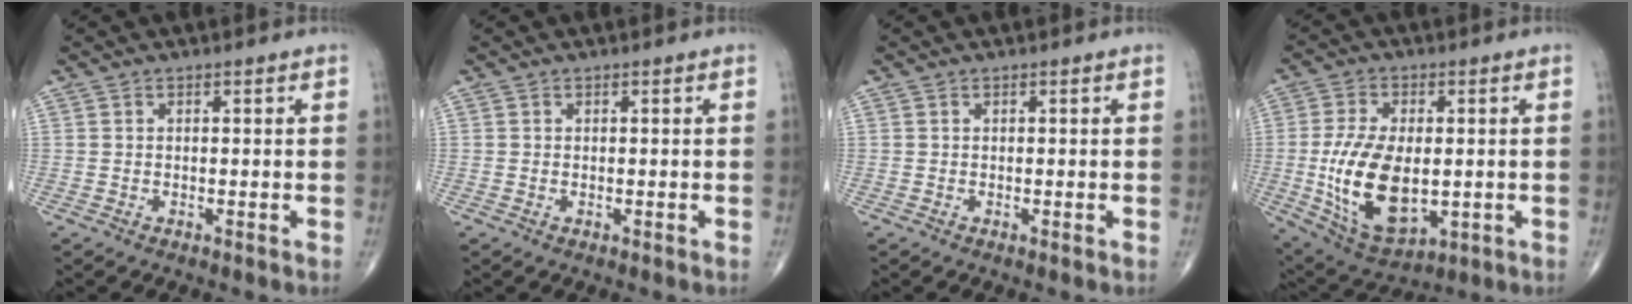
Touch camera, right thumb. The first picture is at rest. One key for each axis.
{"total": 0.0}
{"total": 0.0}
{"total": 16.7, "fx": -1.5, "fy": 9.1, "fz": 13.9, "tx": -0.252, "ty": -0.009, "tz": -0.007}